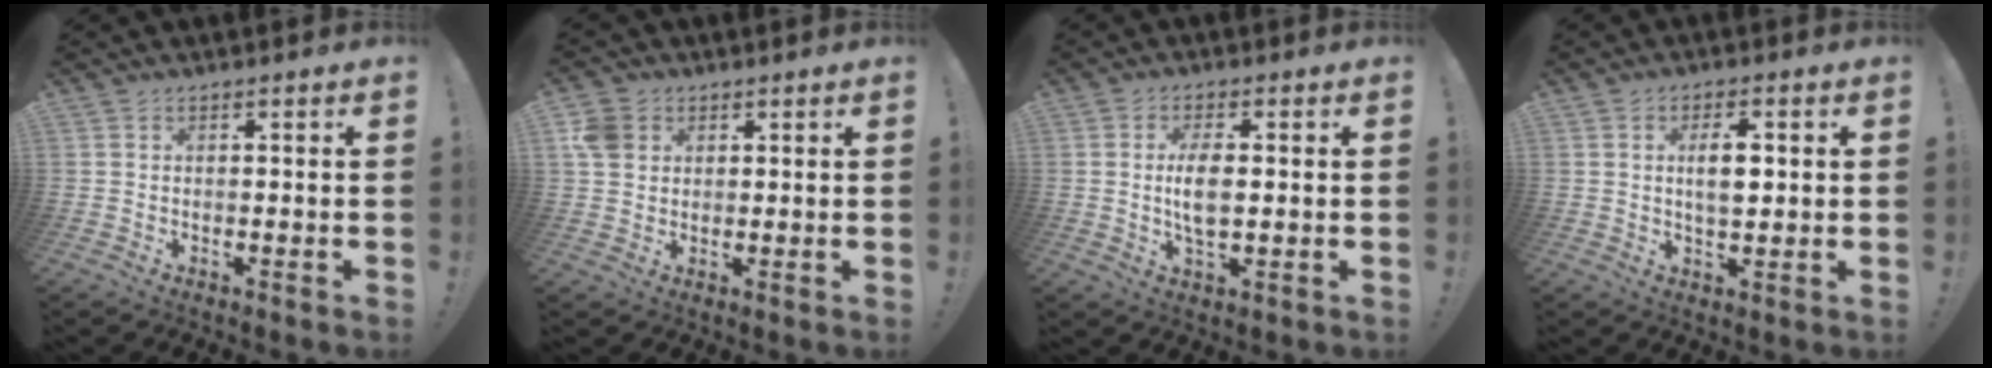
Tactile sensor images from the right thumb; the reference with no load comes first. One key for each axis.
{"total": 6.4, "fx": 2.0, "fy": 5.5, "fz": 2.7, "tx": -0.047, "ty": 0.004, "tz": 0.042}
{"total": 7.0, "fx": 0.0, "fy": 3.1, "fz": 6.2, "tx": -0.111, "ty": -0.008, "tz": -0.009}
{"total": 6.5, "fx": 0.9, "fy": 3.3, "fz": 5.6, "tx": -0.099, "ty": 0.003, "tz": 0.010}